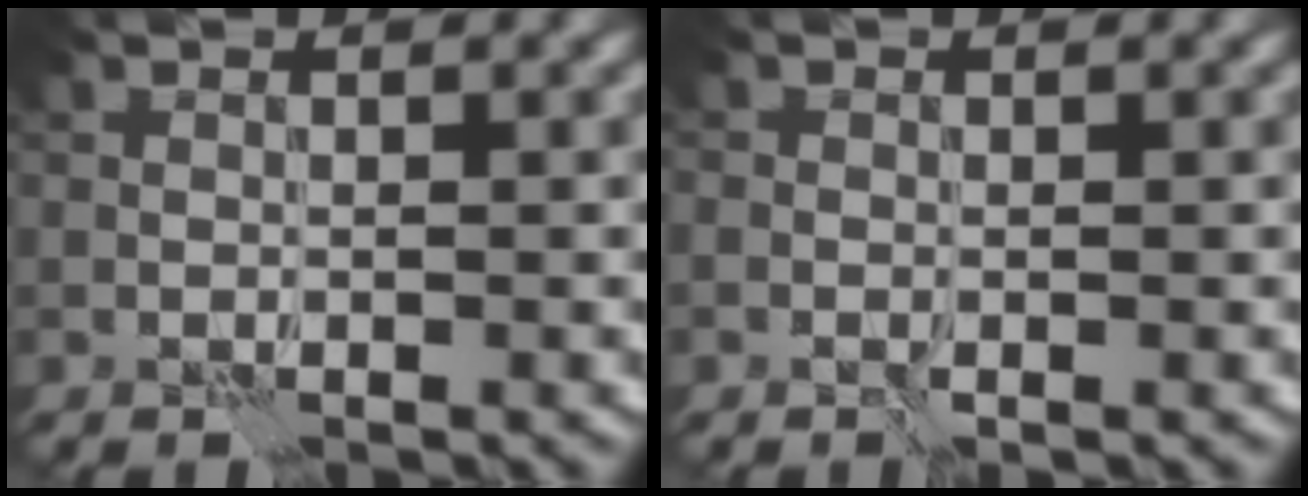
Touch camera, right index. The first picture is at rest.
{"total": 0.5, "force": [-0.3, 0.2, 0.3], "torque": [-0.005, 0.000, -0.008]}